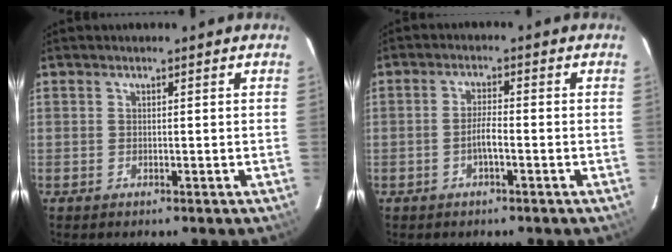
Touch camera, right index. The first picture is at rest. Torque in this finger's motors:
{"motor_torque": [0.56, -0.19, 0.33, 0.07]}